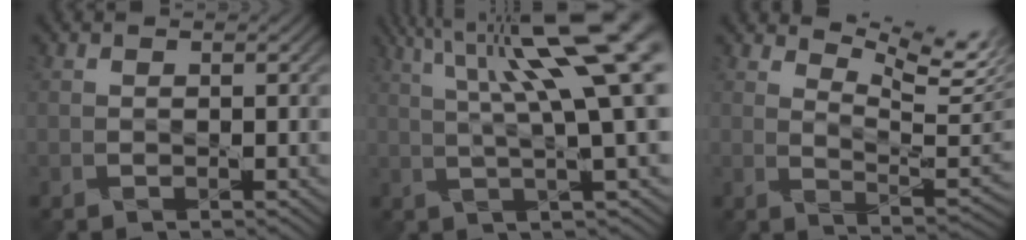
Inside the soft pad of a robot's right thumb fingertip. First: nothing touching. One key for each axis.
{"total": 13.9, "fx": 5.6, "fy": 2.7, "fz": 12.5, "tx": -0.198, "ty": 0.018, "tz": 0.095}
{"total": 10.1, "fx": 7.9, "fy": 2.1, "fz": 6.0, "tx": -0.118, "ty": -0.001, "tz": 0.118}